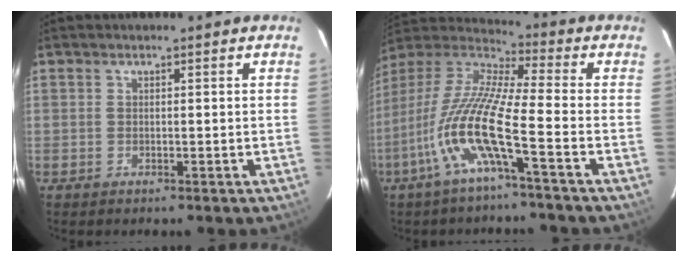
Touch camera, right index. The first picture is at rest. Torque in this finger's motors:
{"motor_torque": [1.46, -0.68, 1.05, 0.21]}